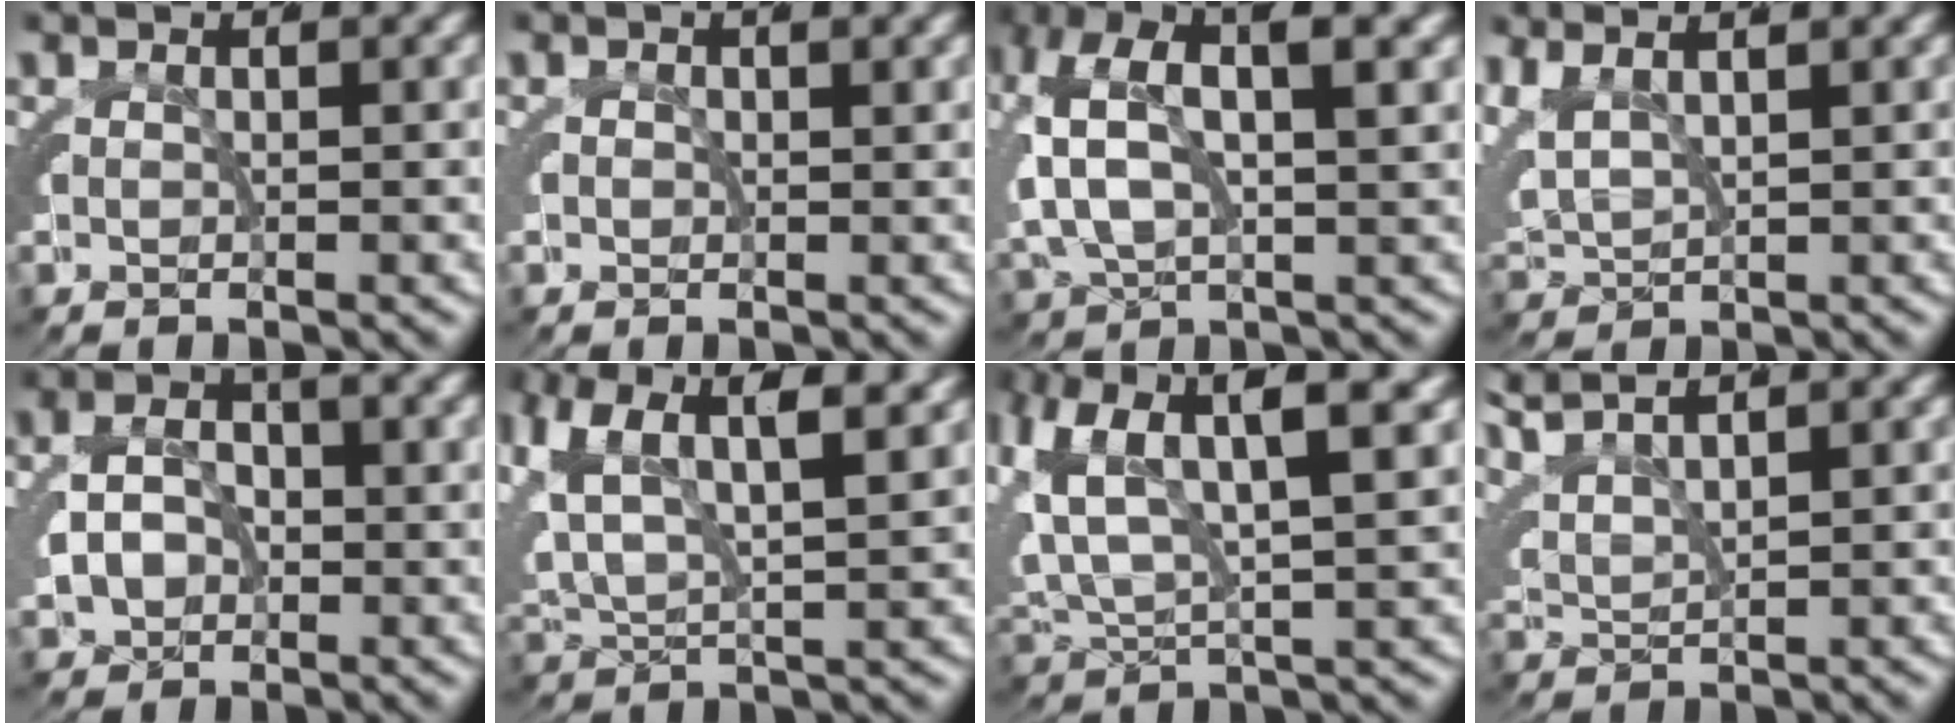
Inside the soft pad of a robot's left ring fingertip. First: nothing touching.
{"total": 0.7, "force": [-0.1, 0.6, 0.2], "torque": [0.000, -0.004, 0.001]}
{"total": 6.6, "force": [2.1, 4.2, 4.7], "torque": [-0.114, 0.007, 0.032]}
{"total": 6.0, "force": [1.2, 5.3, 2.7], "torque": [-0.098, -0.014, 0.020]}
{"total": 5.5, "force": [-0.5, 4.9, 2.4], "torque": [-0.047, -0.013, -0.005]}
{"total": 8.8, "force": [2.8, 6.3, 5.5], "torque": [-0.133, 0.001, 0.042]}
{"total": 9.6, "force": [3.2, 6.3, 6.4], "torque": [-0.138, 0.004, 0.047]}
{"total": 6.1, "force": [3.4, 4.4, 2.5], "torque": [-0.093, 0.008, 0.047]}